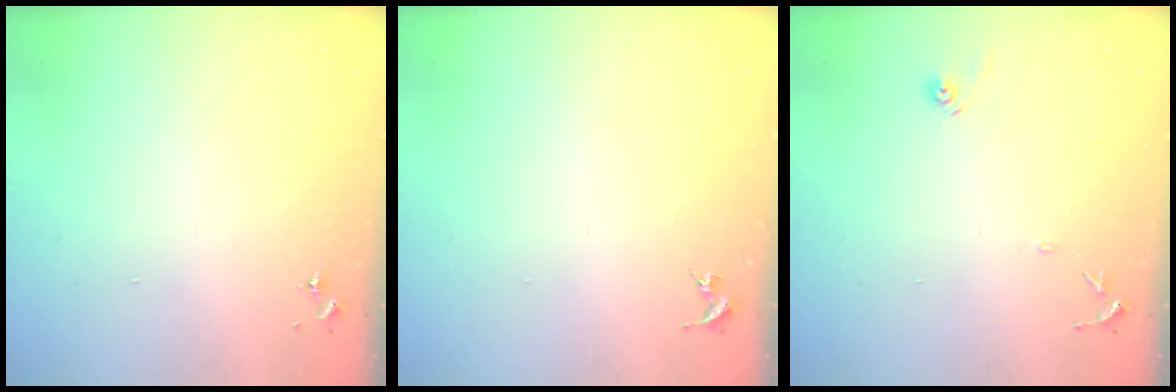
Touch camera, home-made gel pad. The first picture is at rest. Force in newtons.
{"total": 0.0}
{"total": 7.3, "press": 7.3, "slide": 0.5}